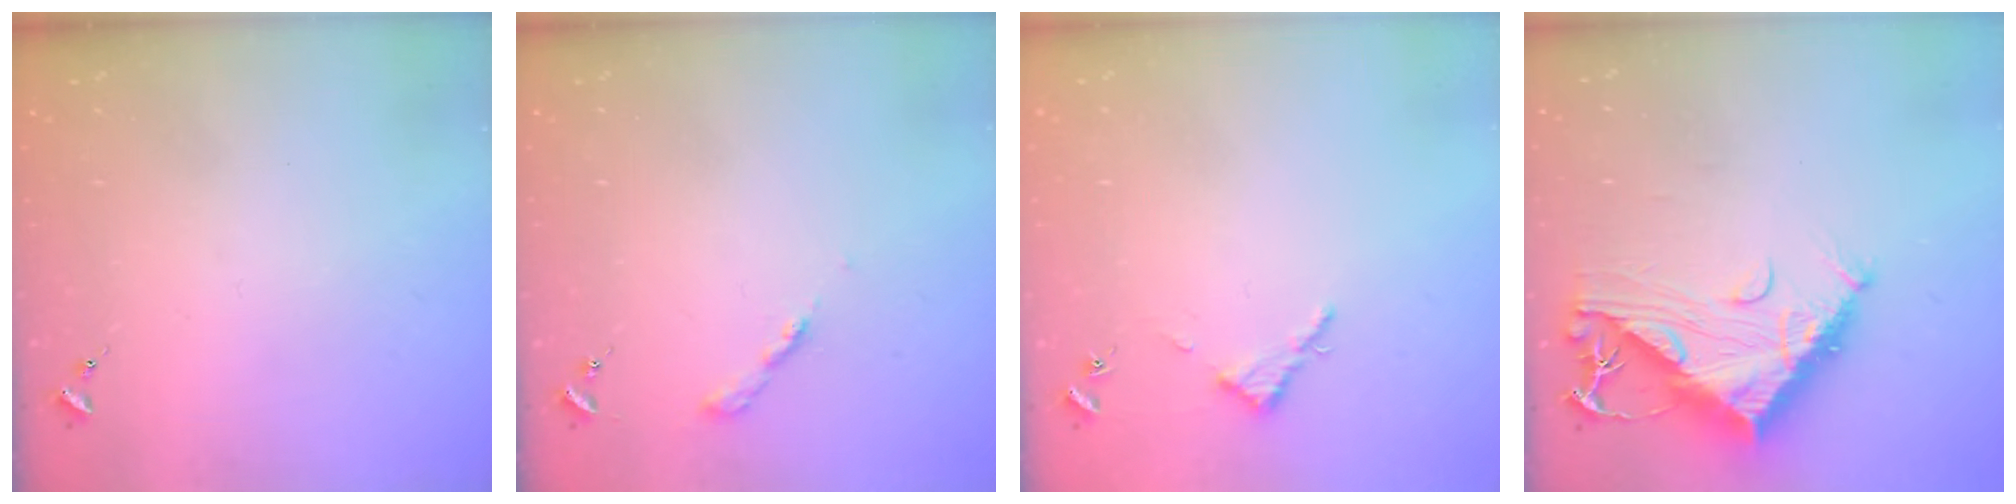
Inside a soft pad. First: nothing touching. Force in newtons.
{"total": 3.1, "press": 3.1, "slide": 0.2}
{"total": 2.8, "press": 2.8, "slide": 0.3}
{"total": 14.1, "press": 14.0, "slide": 1.3}